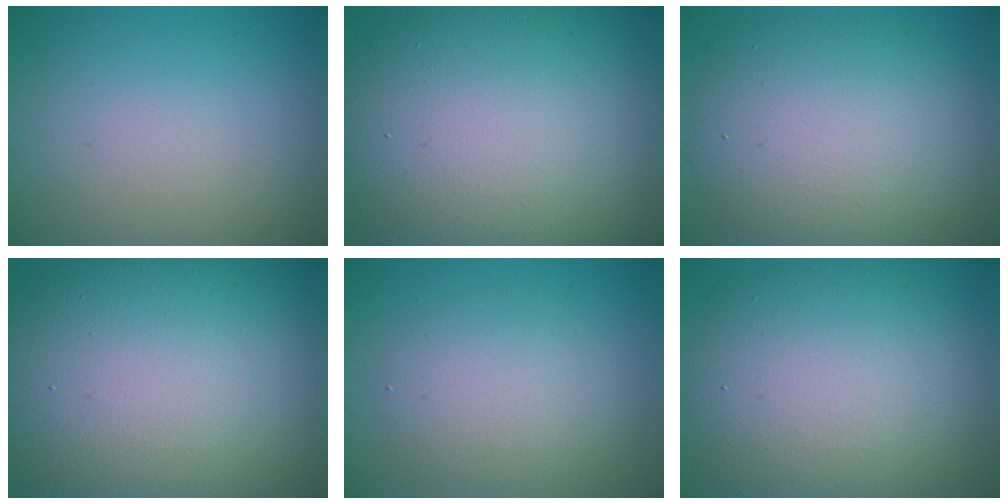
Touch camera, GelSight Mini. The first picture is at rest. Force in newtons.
{"total": 15.8, "press": 15.8, "slide": 0.9}
{"total": 9.5, "press": 9.4, "slide": 0.5}
{"total": 17.6, "press": 17.6, "slide": 1.0}
{"total": 3.7, "press": 3.7, "slide": 0.4}
{"total": 10.4, "press": 10.4, "slide": 0.6}